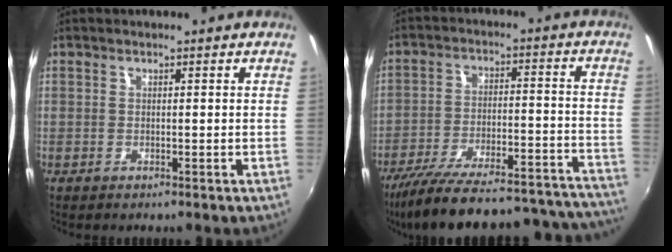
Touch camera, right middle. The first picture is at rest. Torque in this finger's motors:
{"motor_torque": [1.64, -0.50, 0.29, 0.18]}